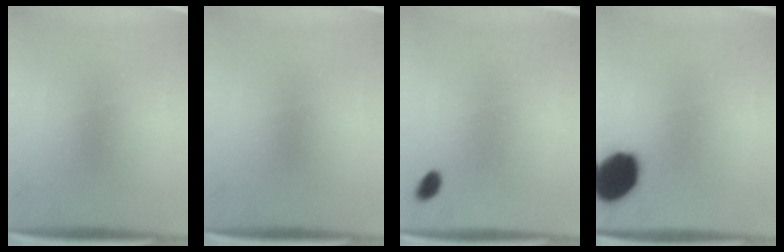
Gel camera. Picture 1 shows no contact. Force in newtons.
{"total": 0.0}
{"total": 1.9}
{"total": 13.3}